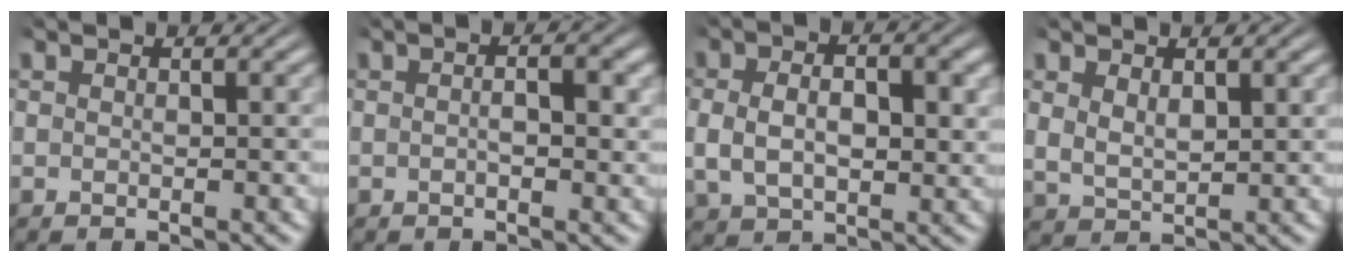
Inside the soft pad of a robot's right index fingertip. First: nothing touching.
{"total": 2.2, "force": [0.0, 0.7, 2.0], "torque": [-0.023, 0.009, -0.007]}
{"total": 5.2, "force": [0.2, 3.3, 3.9], "torque": [-0.075, -0.005, 0.012]}
{"total": 2.8, "force": [0.9, 2.1, 1.6], "torque": [-0.047, -0.015, 0.028]}